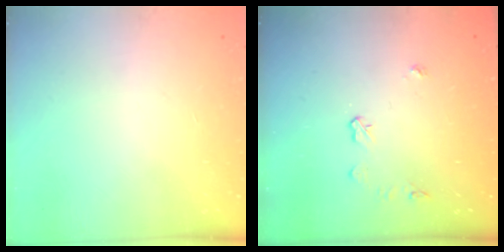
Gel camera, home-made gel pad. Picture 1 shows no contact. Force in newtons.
{"total": 4.1, "press": 4.1, "slide": 0.6}